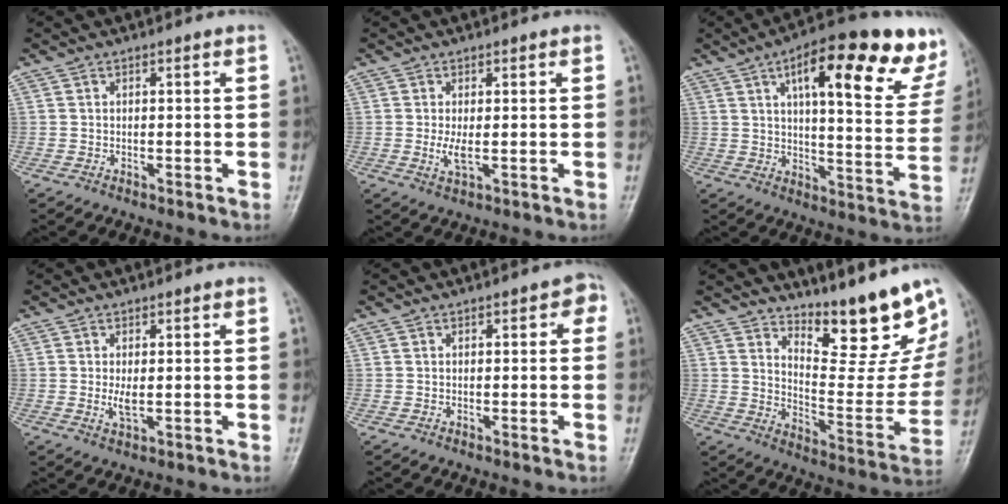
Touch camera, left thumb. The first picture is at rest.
{"total": 2.6, "force": [0.1, 1.0, 2.4], "torque": [-0.052, -0.009, 0.006]}
{"total": 24.4, "force": [12.6, 7.3, 19.6], "torque": [-0.237, -0.024, 0.170]}
{"total": 2.3, "force": [0.2, 1.0, 2.1], "torque": [-0.040, -0.008, 0.008]}
{"total": 2.6, "force": [0.7, 1.5, 1.9], "torque": [-0.005, 0.004, 0.003]}
{"total": 18.0, "force": [14.7, 4.8, 9.2], "torque": [-0.084, -0.122, 0.211]}